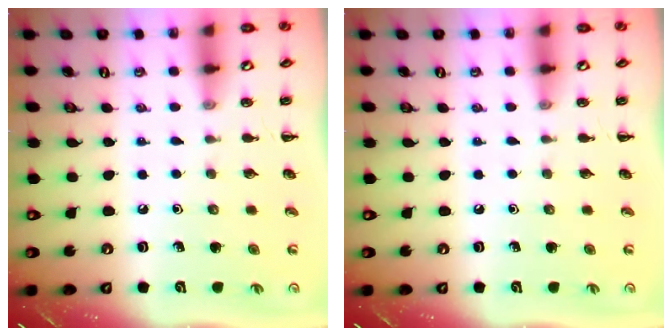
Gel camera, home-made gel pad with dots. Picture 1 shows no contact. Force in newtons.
{"total": 0.0}